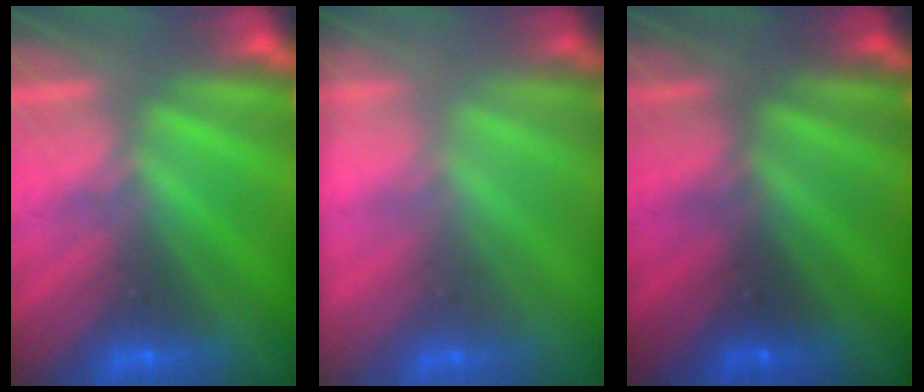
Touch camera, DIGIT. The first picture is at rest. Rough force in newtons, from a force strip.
{"total": 1.7}
{"total": 2.4}